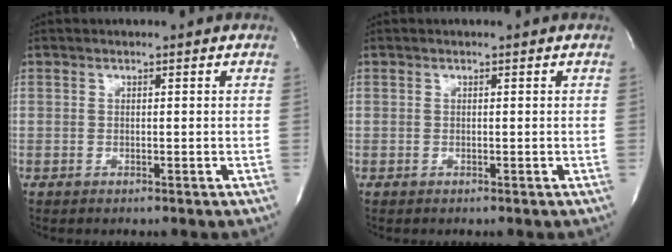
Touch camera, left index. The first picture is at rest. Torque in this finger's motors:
{"motor_torque": [0.00, 0.00, 0.00, -0.01]}